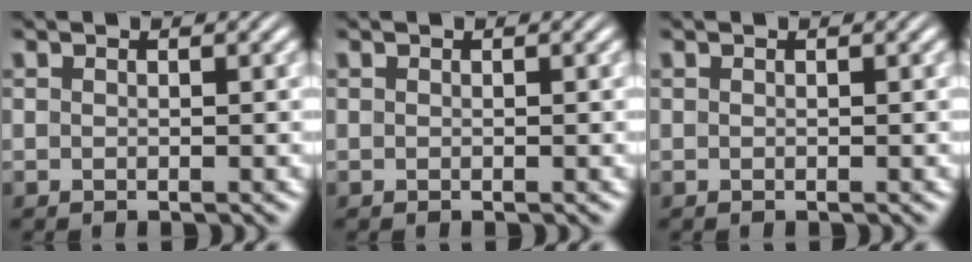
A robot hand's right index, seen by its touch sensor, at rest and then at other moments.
{"total": 0.0}
{"total": 0.0}